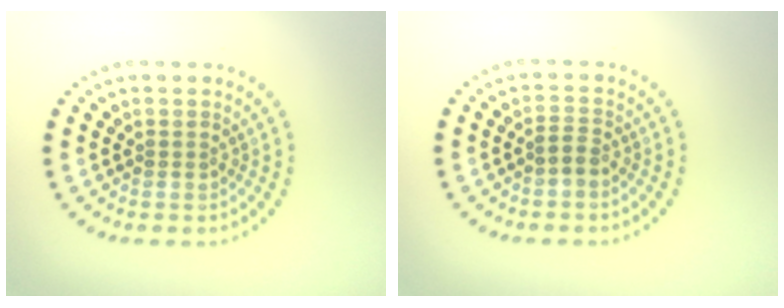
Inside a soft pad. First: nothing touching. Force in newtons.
{"total": 1.3, "press": 1.0, "slide": 0.8}